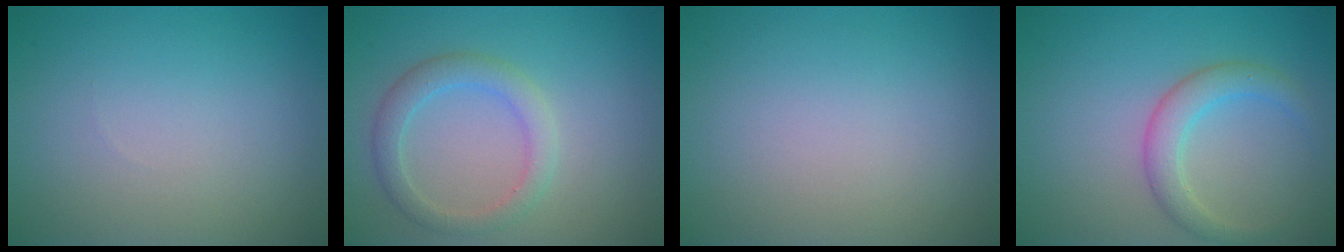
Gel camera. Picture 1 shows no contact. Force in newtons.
{"total": 2.8, "press": 2.8, "slide": 0.2}
{"total": 0.0}
{"total": 2.8, "press": 2.8, "slide": 0.2}